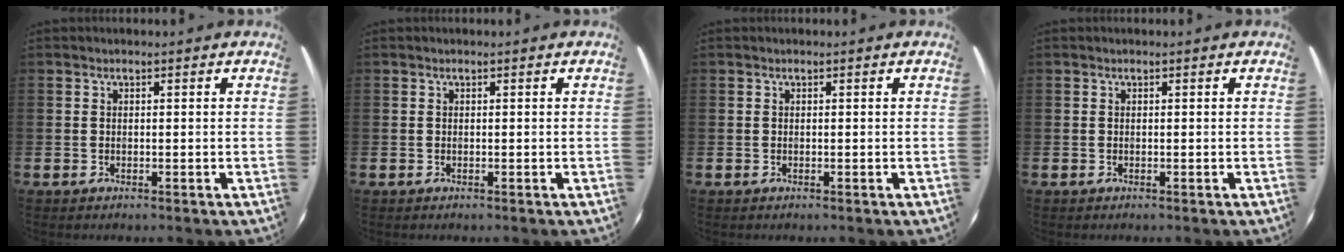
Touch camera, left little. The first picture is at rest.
{"total": 0.0}
{"total": 0.0}
{"total": 0.0}